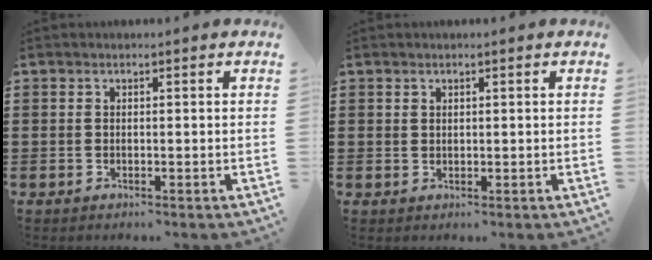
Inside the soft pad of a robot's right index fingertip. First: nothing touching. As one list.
[{"total": 0.9, "force": [0.7, 0.5, 0.2], "torque": [-0.005, 0.002, 0.013]}]